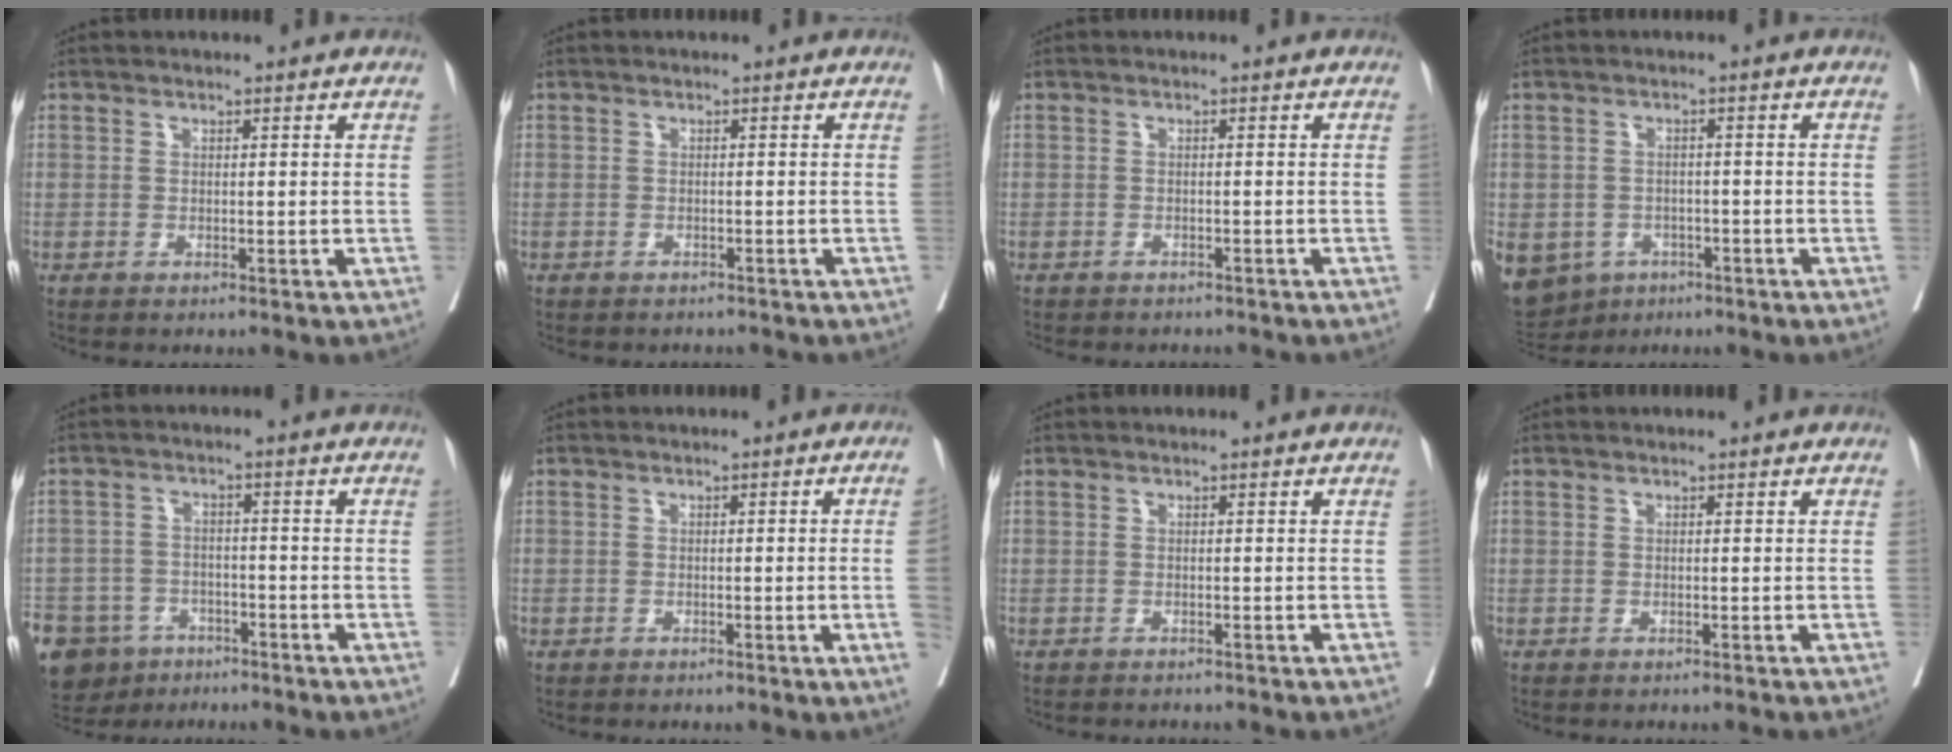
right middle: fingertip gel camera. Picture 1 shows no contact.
{"total": 3.7, "force": [-3.3, 1.3, 0.8], "torque": [-0.013, -0.001, -0.040]}
{"total": 5.9, "force": [-5.3, 2.1, 1.6], "torque": [-0.020, -0.003, -0.064]}
{"total": 13.0, "force": [-6.6, 10.3, 4.3], "torque": [-0.126, -0.003, -0.083]}
{"total": 15.3, "force": [-9.8, 10.5, 5.3], "torque": [-0.149, -0.003, -0.142]}
{"total": 2.9, "force": [-0.5, -0.8, 2.7], "torque": [-0.036, 0.002, -0.005]}
{"total": 2.3, "force": [-2.2, 0.5, 0.6], "torque": [-0.013, -0.005, -0.027]}
{"total": 1.1, "force": [-1.0, 0.1, 0.4], "torque": [-0.003, 0.000, -0.015]}